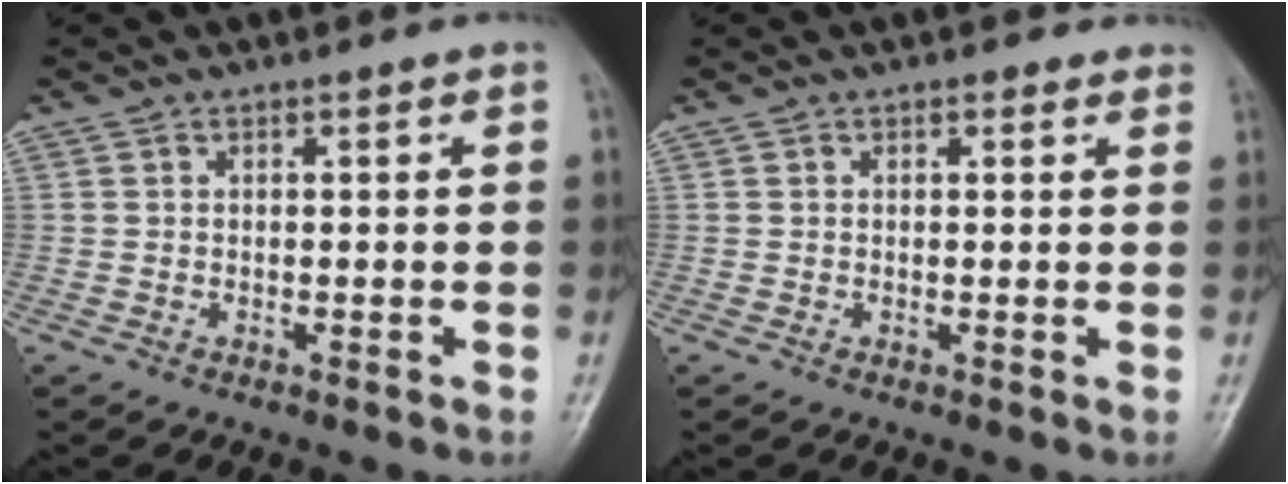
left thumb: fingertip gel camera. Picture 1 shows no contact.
{"total": 1.3, "force": [0.9, 0.9, 0.5], "torque": [0.003, -0.004, 0.005]}